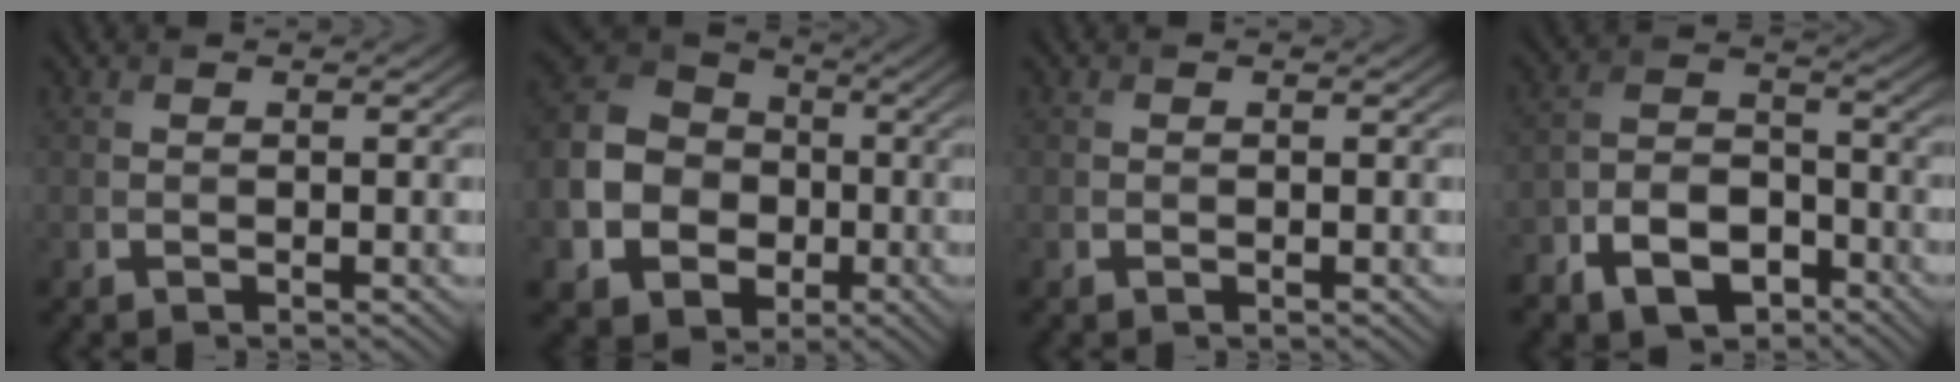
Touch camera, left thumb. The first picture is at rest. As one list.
[{"total": 13.6, "force": [-2.8, 11.6, 6.6], "torque": [-0.196, -0.029, -0.074]}, {"total": 0.0}, {"total": 8.9, "force": [-6.0, 5.2, 4.2], "torque": [-0.093, -0.012, -0.115]}]